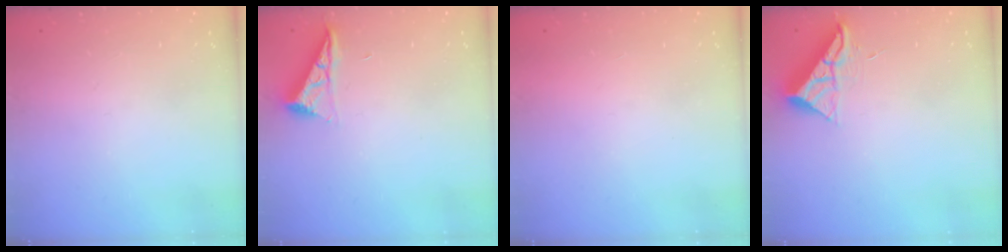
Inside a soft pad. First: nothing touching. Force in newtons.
{"total": 7.1, "press": 7.1, "slide": 0.5}
{"total": 1.5, "press": 1.5, "slide": 0.1}
{"total": 10.2, "press": 10.2, "slide": 0.5}